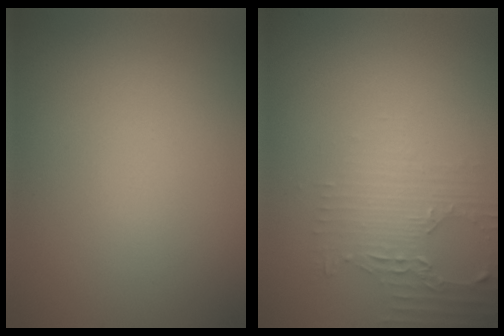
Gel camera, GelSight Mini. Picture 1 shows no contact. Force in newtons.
{"total": 2.7, "press": 2.4, "slide": 1.3}